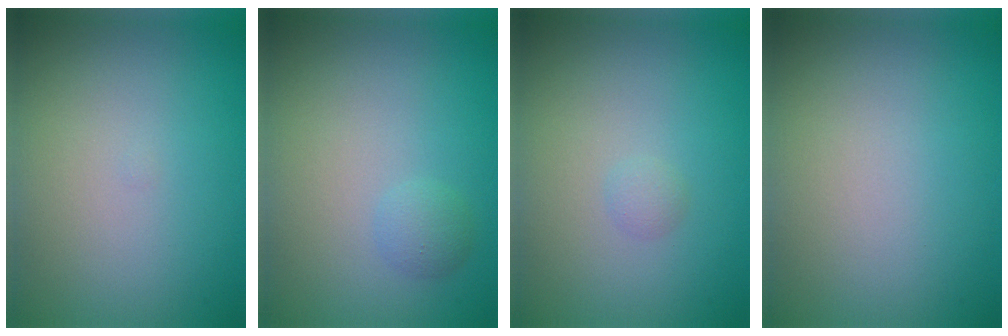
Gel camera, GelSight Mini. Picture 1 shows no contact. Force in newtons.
{"total": 1.2, "press": 1.2, "slide": 0.0}
{"total": 0.7, "press": 0.7, "slide": 0.0}
{"total": 0.0}